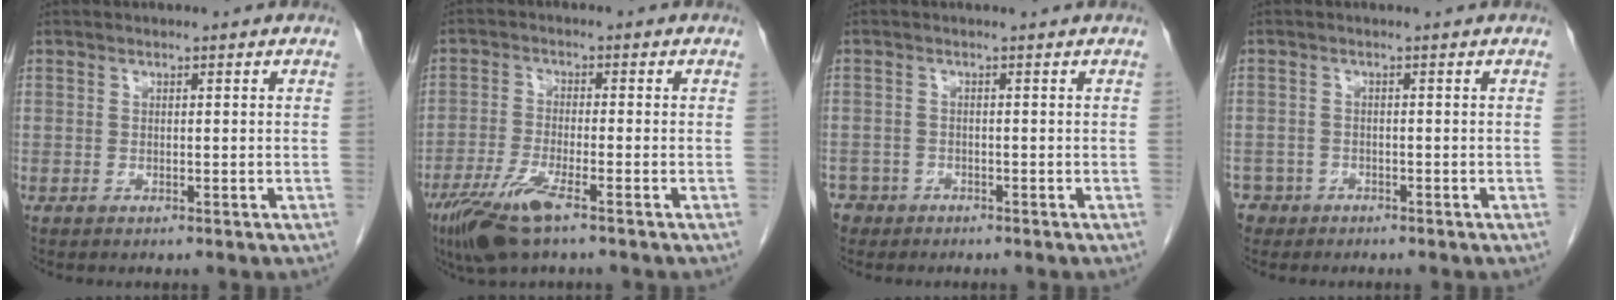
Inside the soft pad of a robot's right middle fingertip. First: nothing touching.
{"total": 7.5, "force": [-4.7, 0.8, 5.7], "torque": [-0.122, -0.018, -0.089]}
{"total": 2.4, "force": [-1.7, 1.7, 0.3], "torque": [0.001, 0.008, -0.026]}
{"total": 2.8, "force": [-2.0, 2.0, -0.1], "torque": [0.007, 0.007, -0.036]}